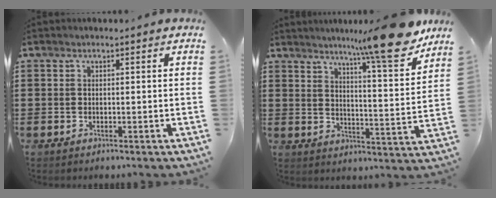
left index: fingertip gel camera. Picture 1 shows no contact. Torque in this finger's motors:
{"motor_torque": [1.07, -1.07, 0.35, 0.14]}